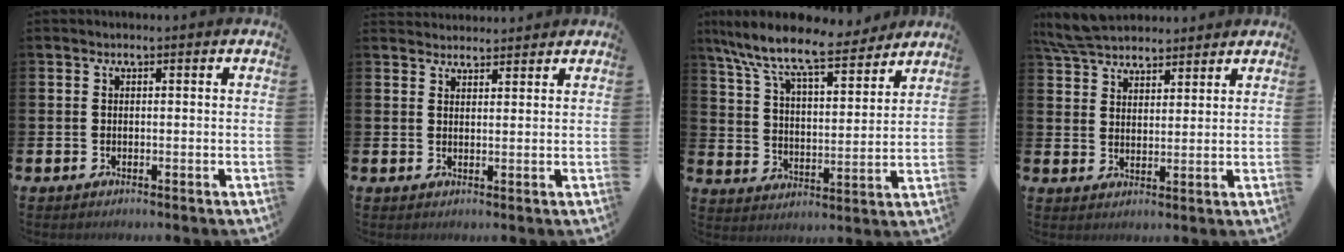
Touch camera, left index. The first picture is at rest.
{"total": 2.5, "force": [2.5, 0.5, -0.2], "torque": [-0.001, -0.010, 0.045]}
{"total": 10.6, "force": [9.1, 2.4, 5.0], "torque": [-0.130, -0.059, 0.152]}
{"total": 6.4, "force": [6.2, 1.5, 1.0], "torque": [-0.048, -0.022, 0.116]}